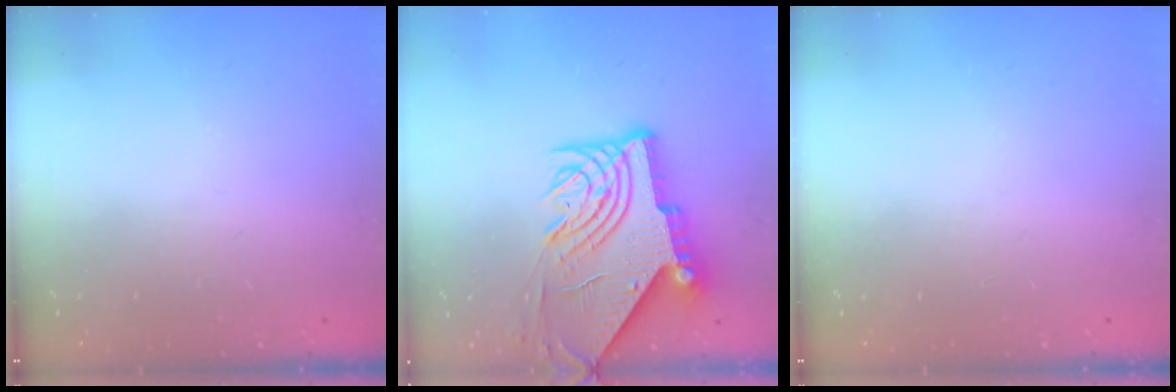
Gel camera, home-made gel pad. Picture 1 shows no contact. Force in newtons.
{"total": 14.9, "press": 14.8, "slide": 1.9}
{"total": 0.0}